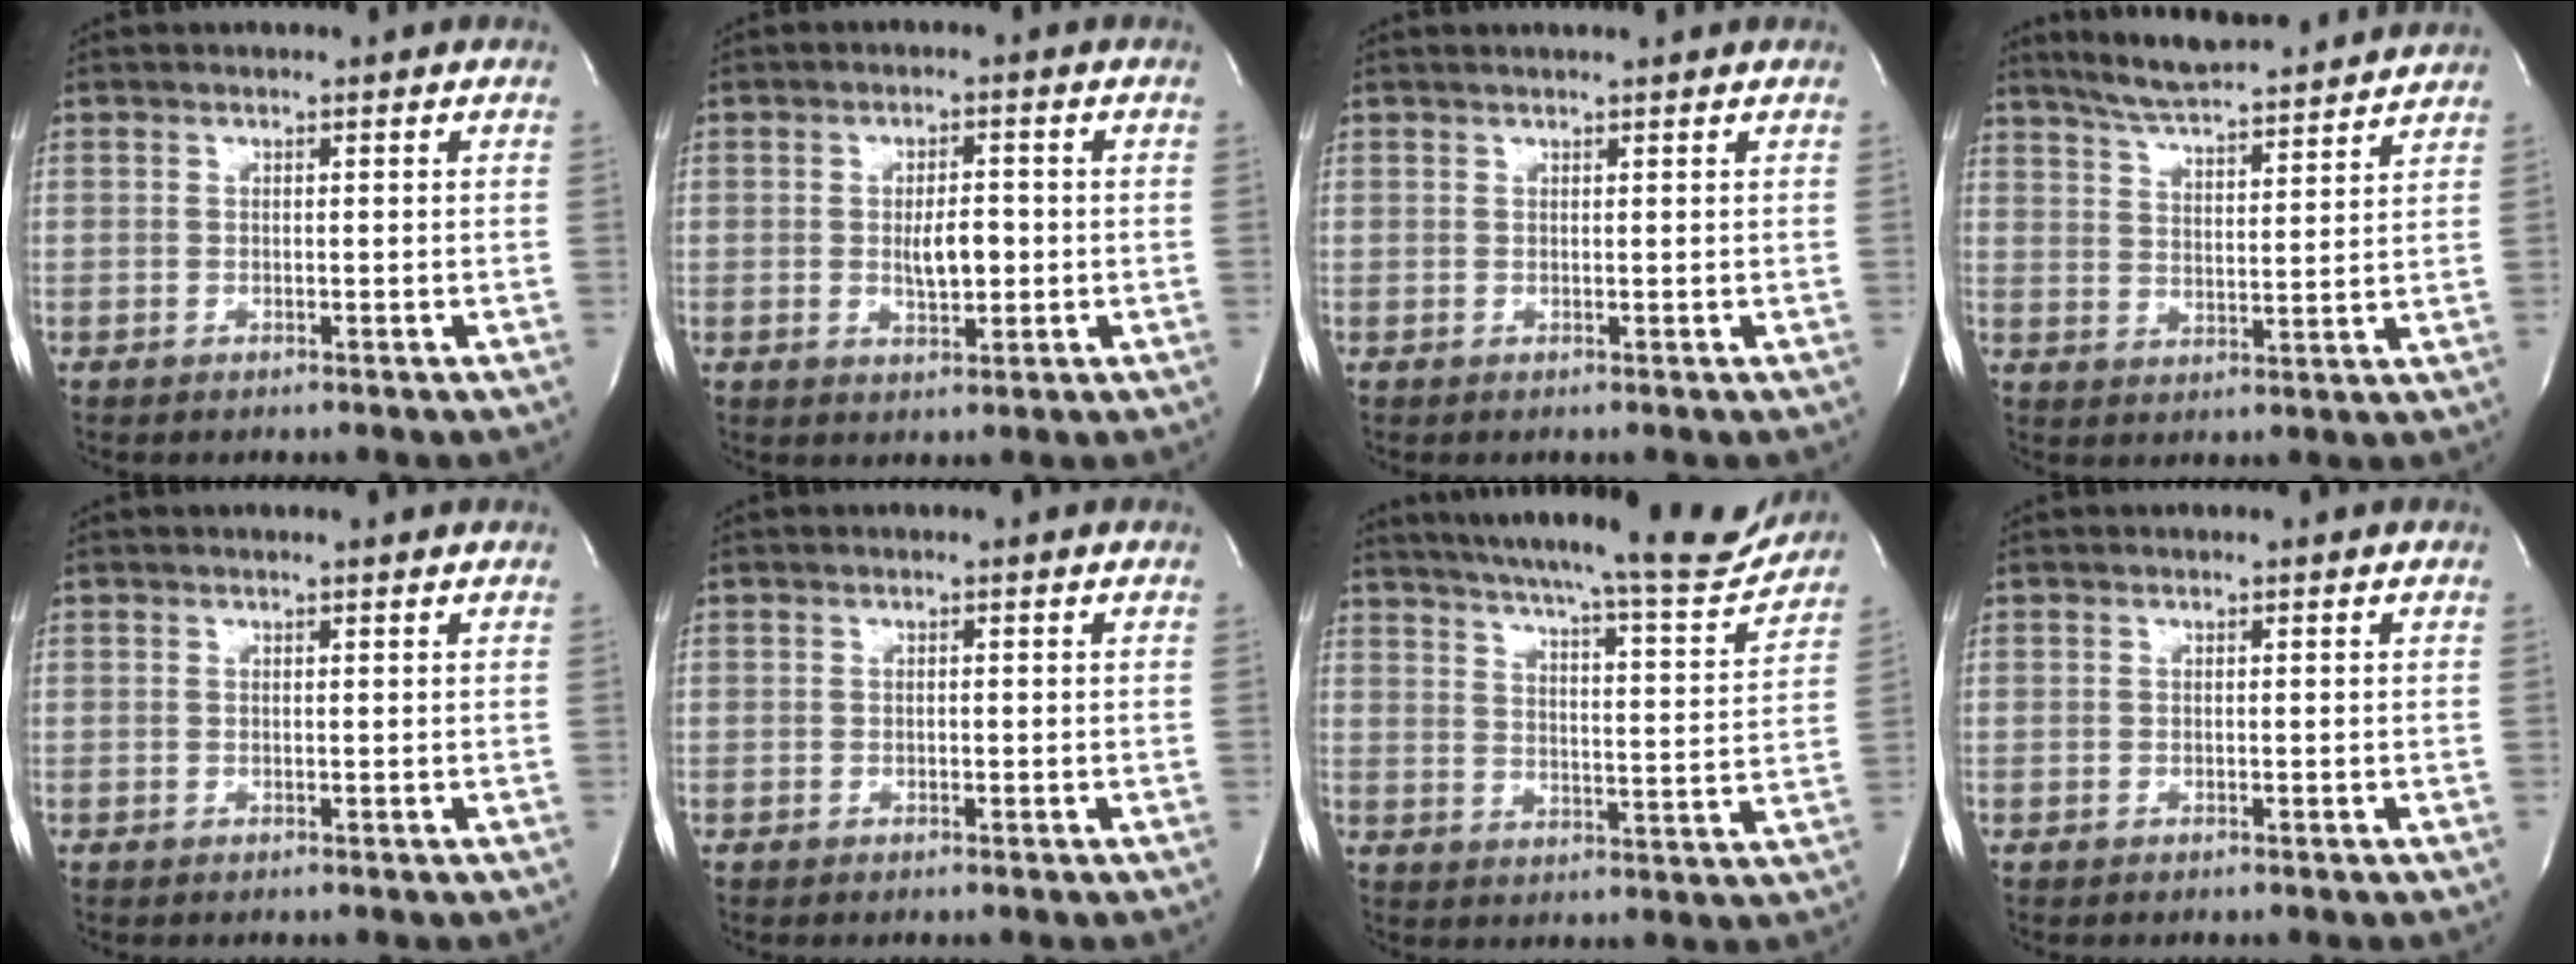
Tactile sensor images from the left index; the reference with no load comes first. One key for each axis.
{"total": 4.3, "fx": -0.7, "fy": 1.6, "fz": 3.9, "tx": -0.065, "ty": -0.007, "tz": -0.007}
{"total": 2.2, "fx": 2.0, "fy": -0.2, "fz": 0.9, "tx": -0.012, "ty": 0.012, "tz": 0.027}
{"total": 14.5, "fx": 13.2, "fy": 1.1, "fz": 5.7, "tx": -0.100, "ty": 0.009, "tz": 0.199}
{"total": 0.6, "fx": 0.5, "fy": -0.2, "fz": 0.3, "tx": -0.008, "ty": 0.000, "tz": 0.008}
{"total": 0.5, "fx": -0.5, "fy": 0.1, "fz": 0.1, "tx": -0.002, "ty": -0.004, "tz": -0.008}
{"total": 20.9, "fx": 19.2, "fy": 1.4, "fz": 8.2, "tx": -0.132, "ty": -0.047, "tz": 0.249}
{"total": 0.0}